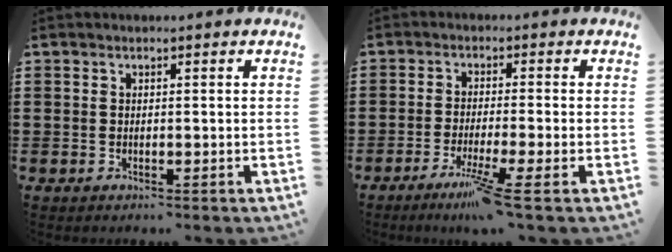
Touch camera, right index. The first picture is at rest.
{"total": 5.3, "force": [-3.2, -0.8, 4.2], "torque": [-0.086, -0.023, -0.060]}